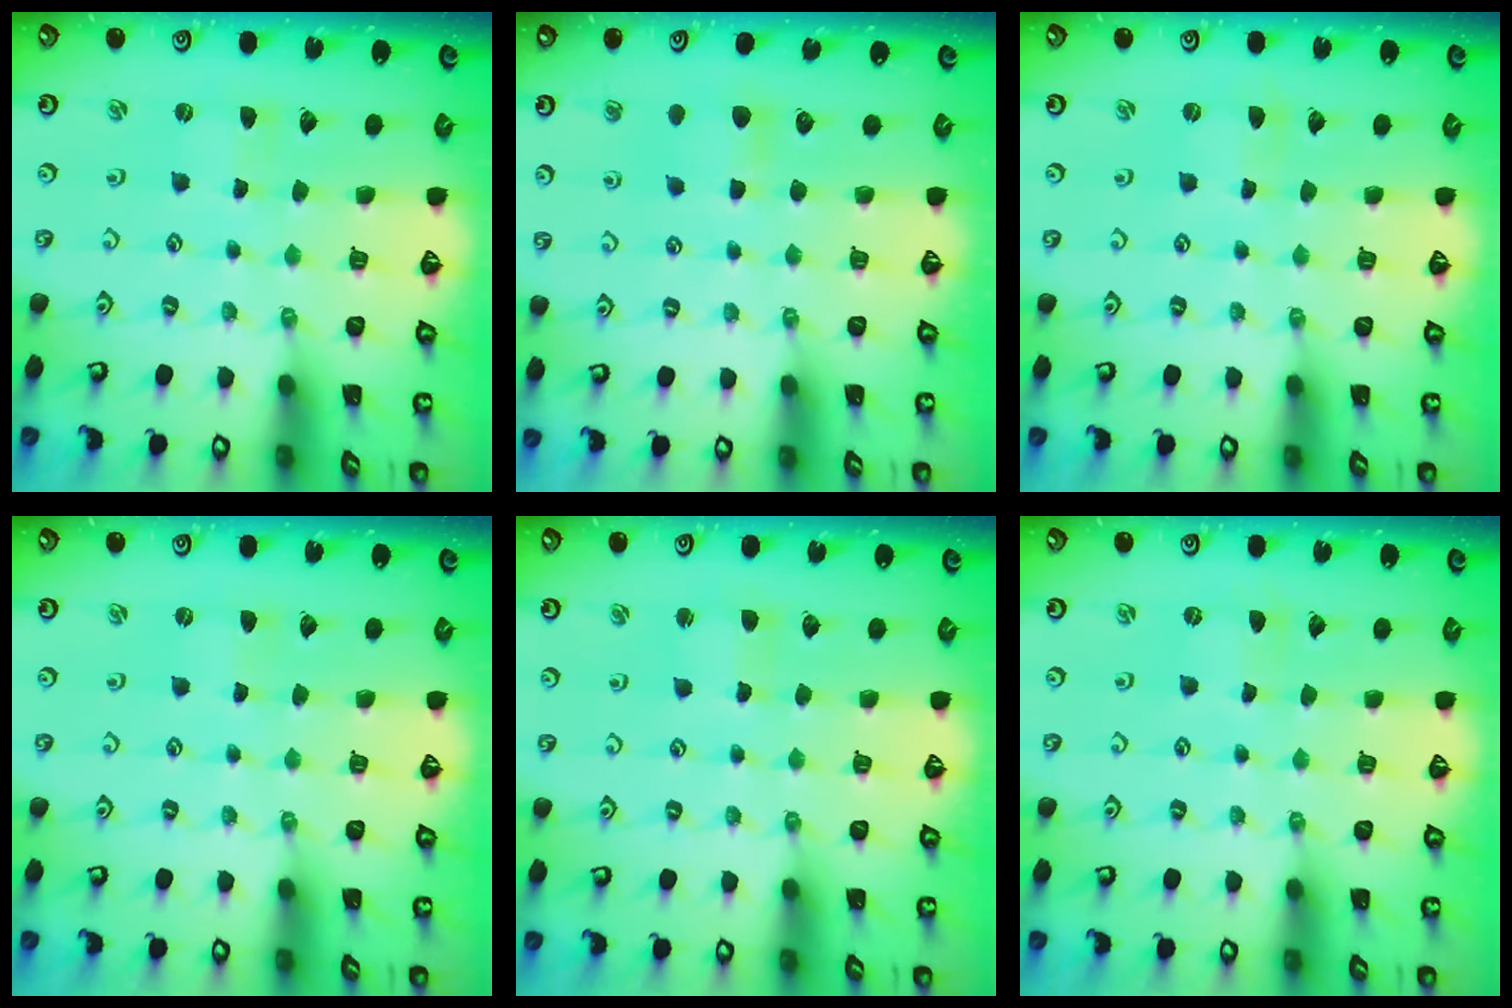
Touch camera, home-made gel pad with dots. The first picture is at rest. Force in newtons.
{"total": 5.0, "press": 5.0, "slide": 0.7}
{"total": 0.7, "press": 0.6, "slide": 0.3}
{"total": 0.0}
{"total": 1.8, "press": 1.7, "slide": 0.4}
{"total": 0.0}